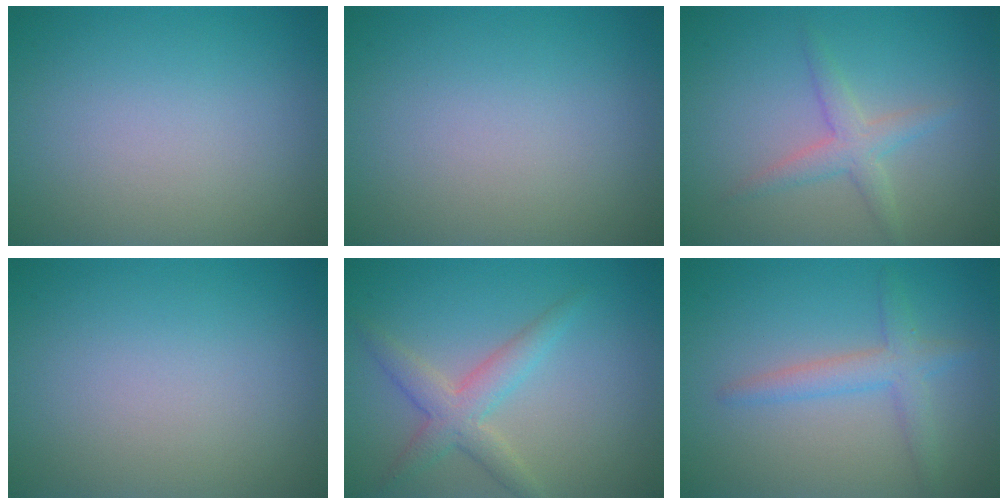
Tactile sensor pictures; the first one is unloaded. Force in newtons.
{"total": 0.0}
{"total": 2.3, "press": 2.3, "slide": 0.1}
{"total": 0.0}
{"total": 3.3, "press": 3.3, "slide": 0.1}
{"total": 2.6, "press": 2.6, "slide": 0.1}